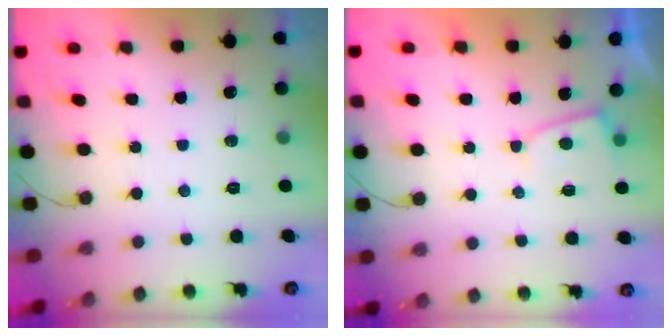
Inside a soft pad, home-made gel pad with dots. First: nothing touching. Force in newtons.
{"total": 3.7, "press": 3.7, "slide": 0.3}